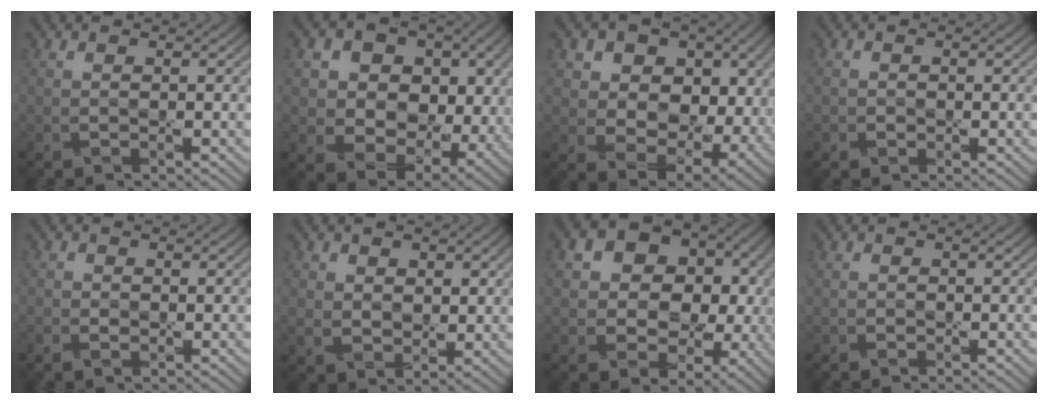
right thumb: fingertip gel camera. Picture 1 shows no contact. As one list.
[{"total": 14.0, "force": [2.1, 11.1, 8.4], "torque": [-0.173, -0.017, 0.047]}, {"total": 14.9, "force": [3.2, 10.9, 9.6], "torque": [-0.175, -0.010, 0.070]}, {"total": 1.0, "force": [-0.3, 0.9, 0.1], "torque": [0.002, -0.004, -0.007]}, {"total": 1.7, "force": [-0.4, 1.3, 0.9], "torque": [-0.020, -0.005, -0.009]}, {"total": 4.4, "force": [1.2, 3.6, 2.1], "torque": [-0.056, -0.011, 0.018]}, {"total": 16.9, "force": [2.5, 13.7, 9.6], "torque": [-0.189, 0.005, 0.055]}, {"total": 0.7, "force": [-0.3, 0.6, 0.1], "torque": [0.001, -0.003, -0.007]}]